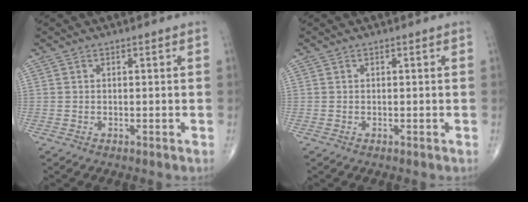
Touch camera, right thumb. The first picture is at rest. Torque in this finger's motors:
{"motor_torque": [0.03, 0.04, 0.00, 0.00, 0.00]}